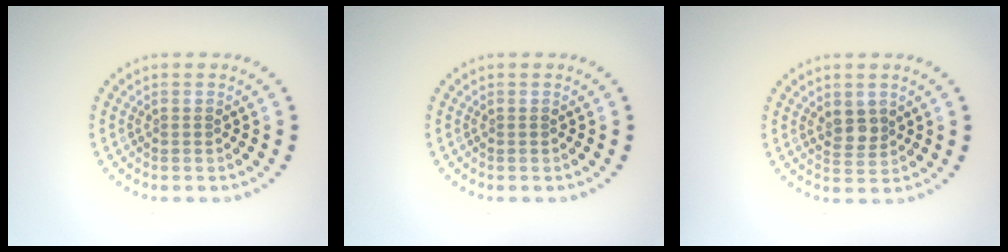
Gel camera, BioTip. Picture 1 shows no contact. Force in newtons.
{"total": 0.0}
{"total": 2.0, "press": 1.8, "slide": 0.9}